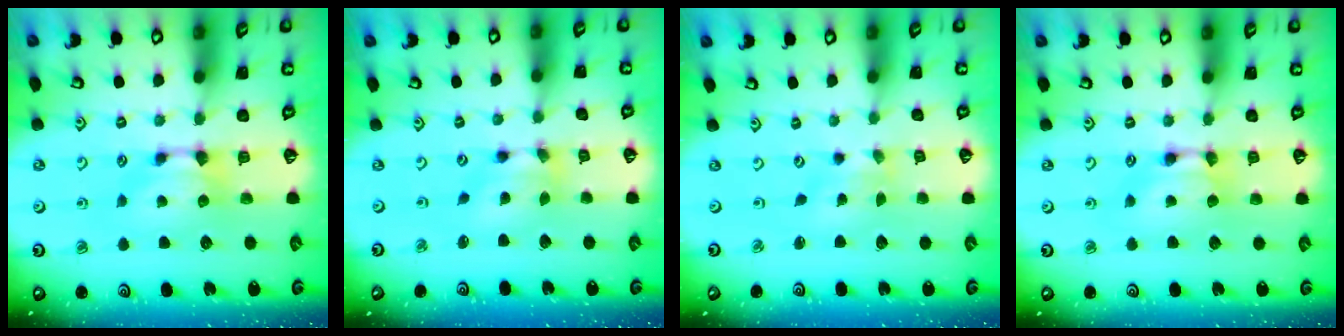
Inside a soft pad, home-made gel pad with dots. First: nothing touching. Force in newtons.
{"total": 4.3, "press": 3.9, "slide": 1.8}
{"total": 3.4, "press": 3.2, "slide": 0.9}
{"total": 1.8, "press": 1.8, "slide": 0.1}